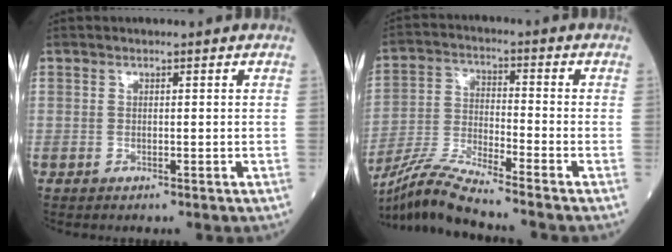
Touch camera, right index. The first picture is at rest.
{"total": 10.2, "force": [-9.3, -1.6, 3.9], "torque": [-0.083, -0.019, -0.179]}